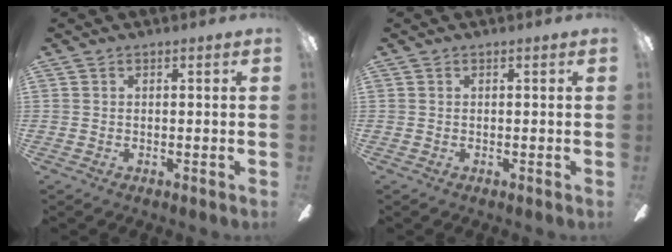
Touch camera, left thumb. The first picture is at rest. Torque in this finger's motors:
{"motor_torque": [0.00, 0.00, -0.08, 0.08, 0.00]}